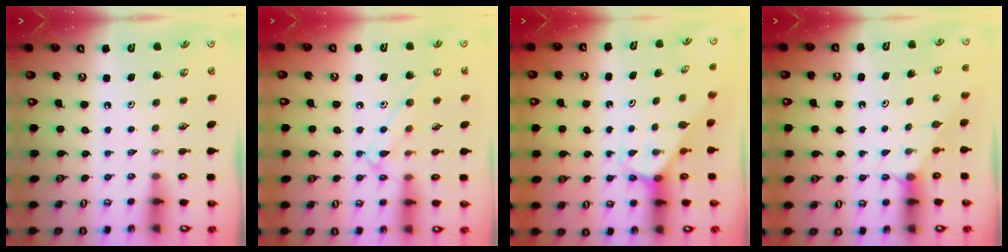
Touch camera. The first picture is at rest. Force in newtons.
{"total": 10.5, "press": 10.5, "slide": 0.8}
{"total": 2.3, "press": 2.3, "slide": 0.2}
{"total": 1.4, "press": 1.4, "slide": 0.2}